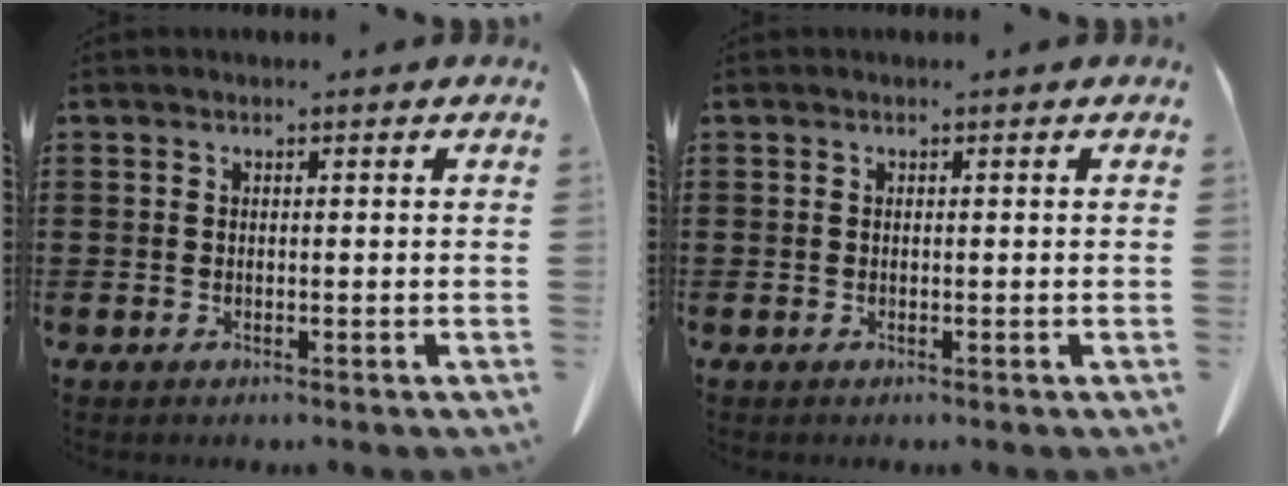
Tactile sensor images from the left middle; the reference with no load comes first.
{"total": 0.0}